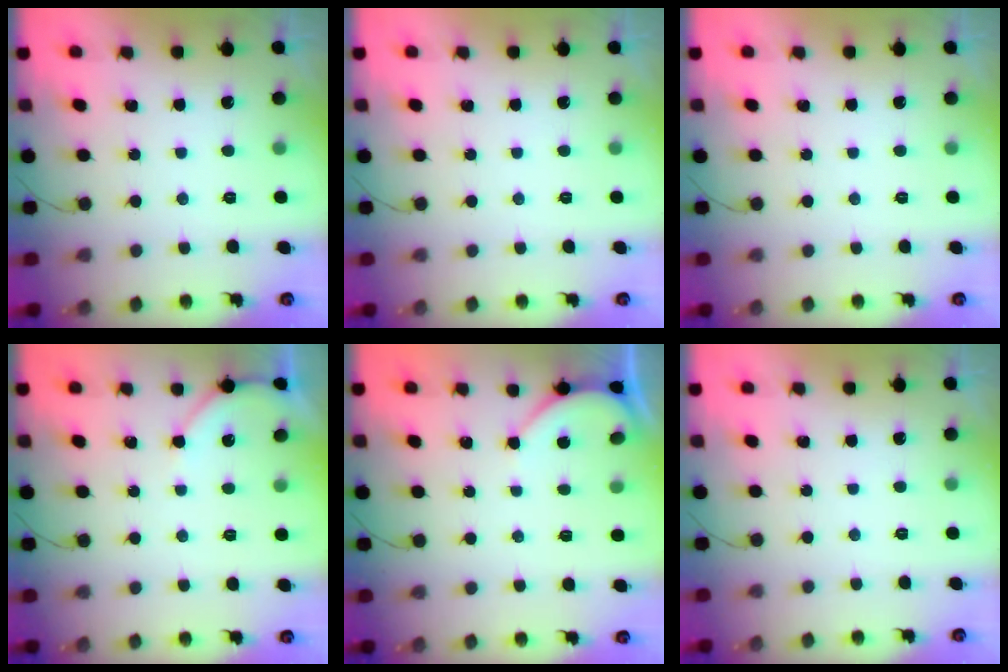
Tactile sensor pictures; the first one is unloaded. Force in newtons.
{"total": 0.0}
{"total": 0.0}
{"total": 4.9, "press": 4.8, "slide": 0.6}
{"total": 3.9, "press": 3.9, "slide": 0.2}
{"total": 0.0}